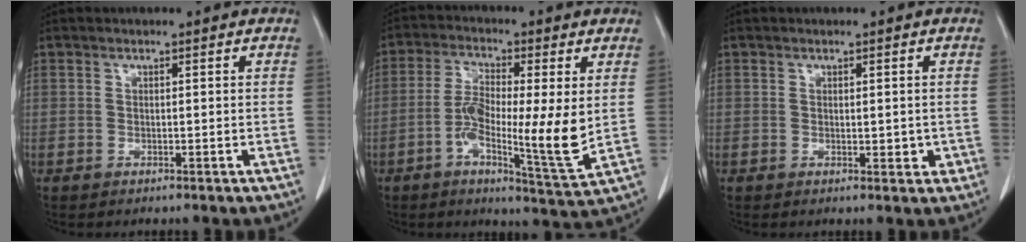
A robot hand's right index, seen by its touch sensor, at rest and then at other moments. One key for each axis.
{"total": 12.1, "fx": -1.0, "fy": 1.6, "fz": 11.9, "tx": -0.210, "ty": -0.007, "tz": -0.022}
{"total": 1.9, "fx": -0.1, "fy": 0.9, "fz": 1.6, "tx": -0.020, "ty": -0.004, "tz": 0.004}